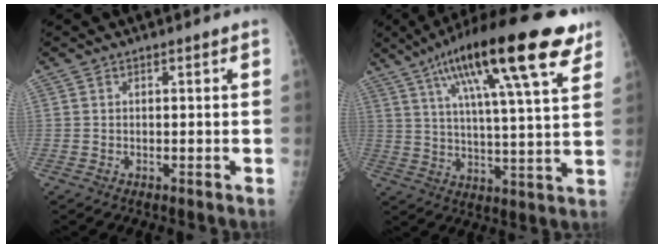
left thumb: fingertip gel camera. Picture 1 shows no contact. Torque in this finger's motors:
{"motor_torque": [0.59, 0.63, 1.71, -1.07, 0.51]}